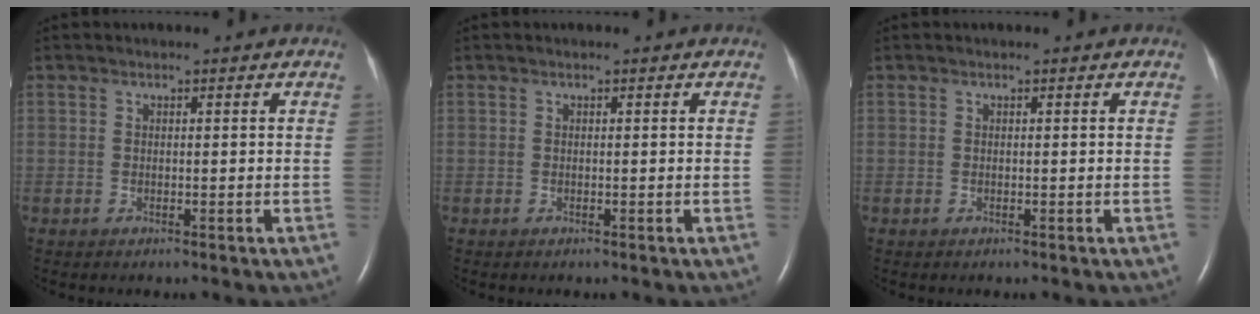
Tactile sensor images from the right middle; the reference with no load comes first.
{"total": 0.0}
{"total": 0.0}